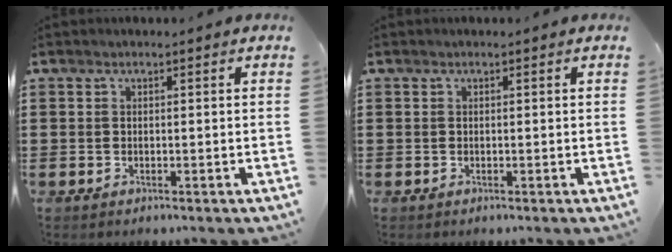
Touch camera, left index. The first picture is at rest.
{"total": 0.0}